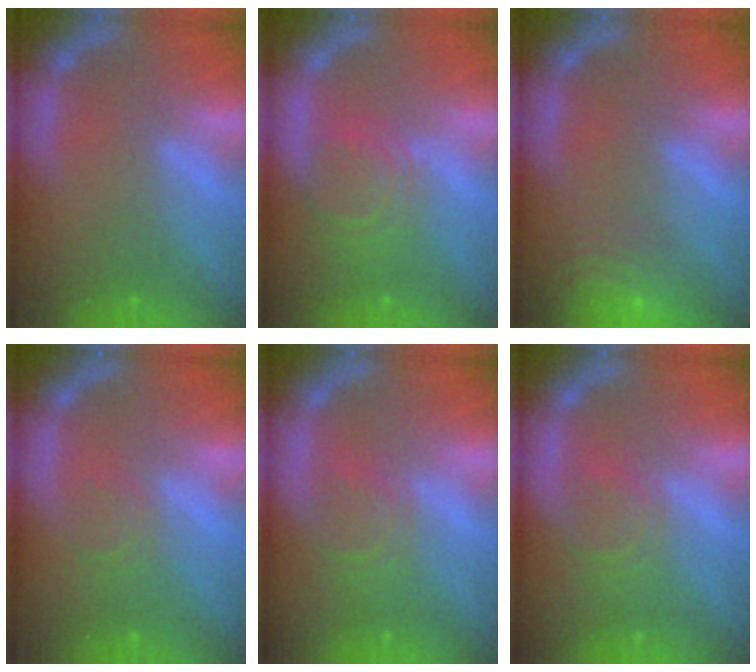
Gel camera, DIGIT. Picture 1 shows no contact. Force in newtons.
{"total": 5.0}
{"total": 9.1}
{"total": 1.5}
{"total": 3.0}
{"total": 3.0}